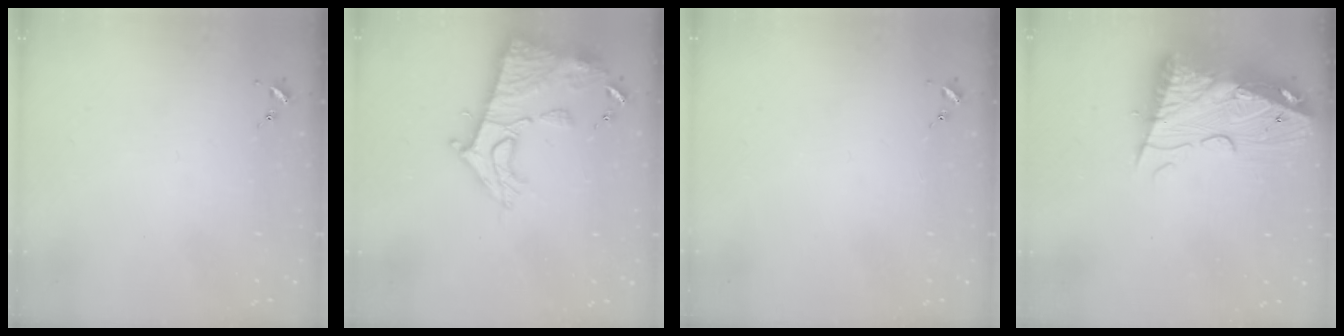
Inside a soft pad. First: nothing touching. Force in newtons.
{"total": 14.9, "press": 14.8, "slide": 1.3}
{"total": 0.0}
{"total": 18.4, "press": 18.3, "slide": 1.5}